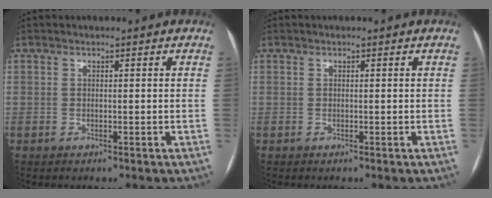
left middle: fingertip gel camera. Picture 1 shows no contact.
{"total": 0.0}